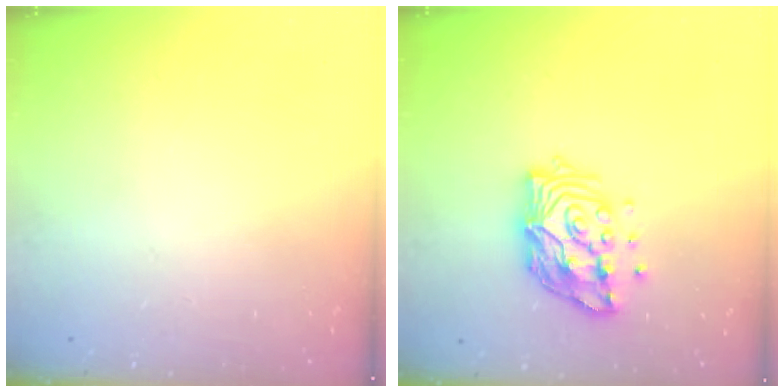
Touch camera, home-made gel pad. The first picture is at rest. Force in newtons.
{"total": 15.1, "press": 15.0, "slide": 1.4}